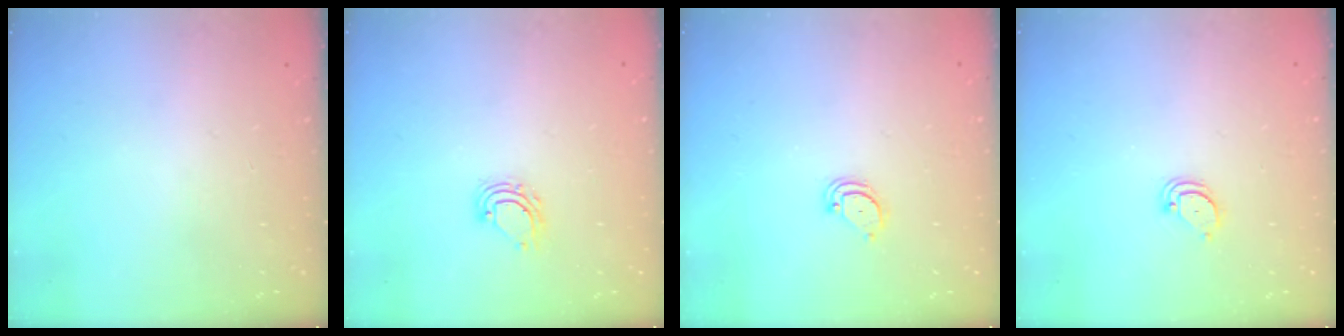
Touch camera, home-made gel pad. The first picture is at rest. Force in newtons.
{"total": 4.0, "press": 4.0, "slide": 0.2}
{"total": 2.4, "press": 2.4, "slide": 0.2}
{"total": 2.1, "press": 2.1, "slide": 0.2}